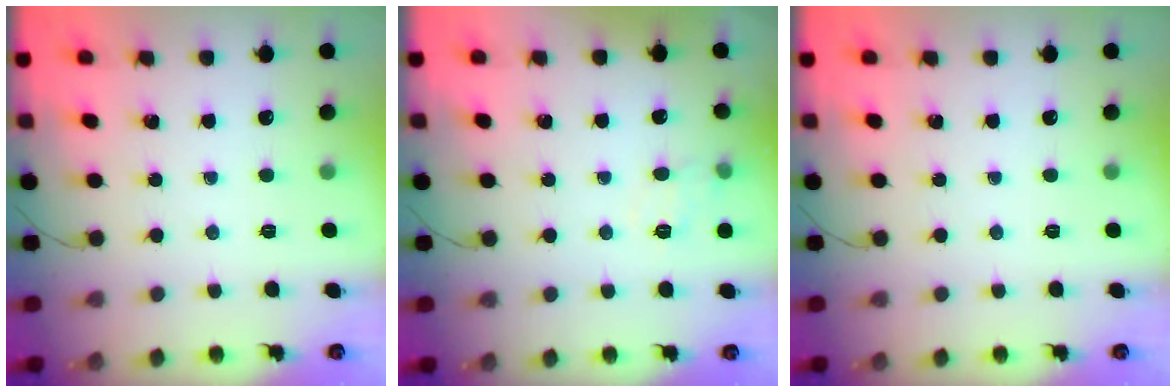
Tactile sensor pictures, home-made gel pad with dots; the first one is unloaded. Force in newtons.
{"total": 4.8, "press": 4.6, "slide": 1.5}
{"total": 0.0}